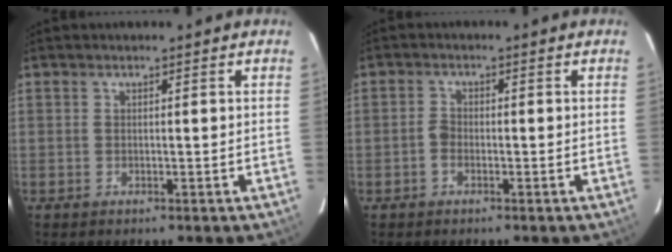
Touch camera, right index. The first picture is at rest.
{"total": 1.7, "force": [-0.8, 1.2, 0.9], "torque": [-0.018, 0.005, -0.018]}